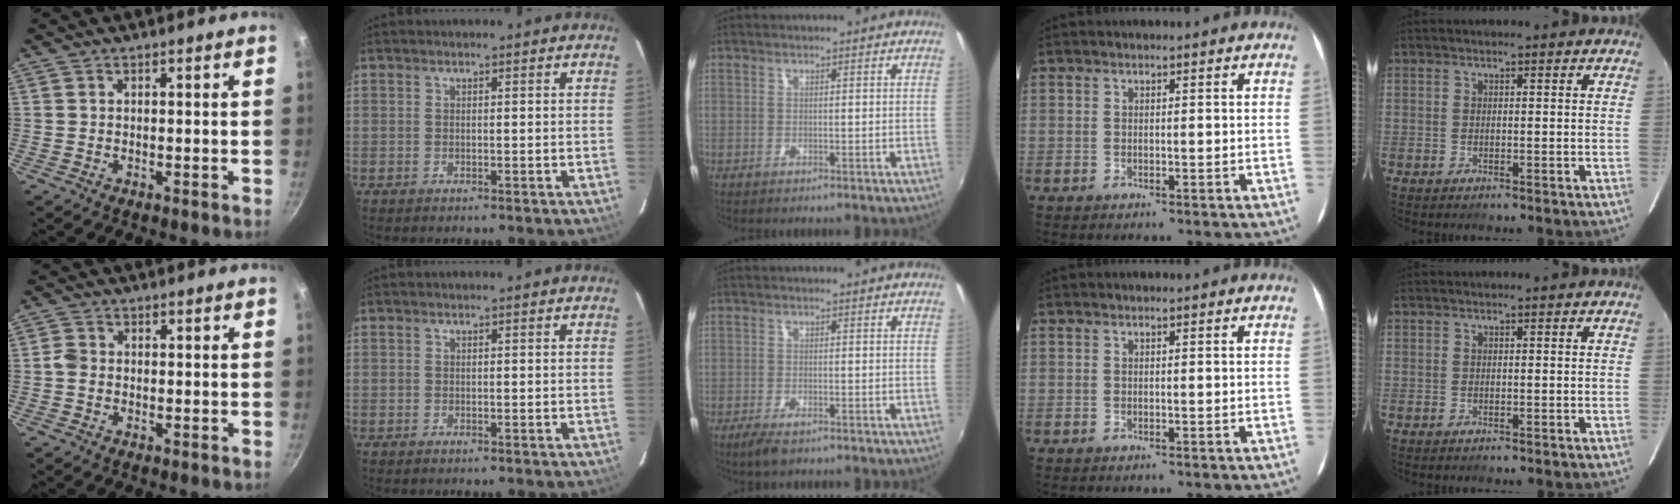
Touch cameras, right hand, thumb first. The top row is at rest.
{"thumb": {"total": 2.0, "force": [-0.6, 1.6, 1.0], "torque": [-0.020, 0.009, -0.017]}, "middle": {"total": 3.4, "force": [-2.2, 1.1, 2.3], "torque": [-0.053, -0.011, -0.041]}}